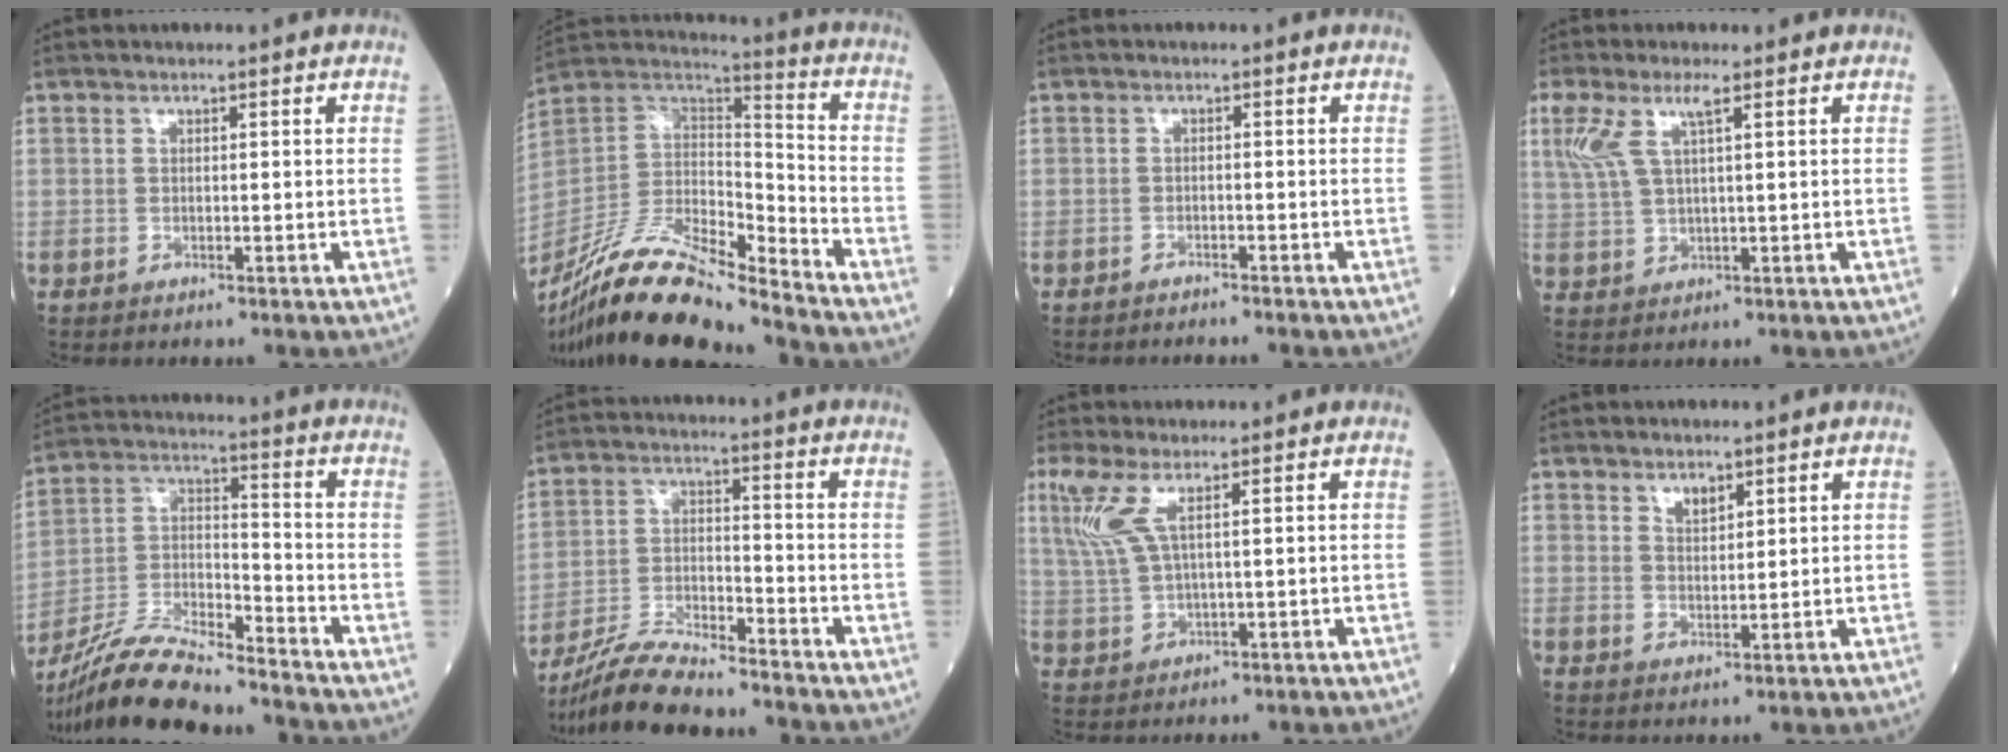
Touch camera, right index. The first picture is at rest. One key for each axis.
{"total": 19.2, "fx": -16.2, "fy": 2.4, "fz": 10.1, "tx": -0.209, "ty": 0.008, "tz": -0.304}
{"total": 2.5, "fx": -2.5, "fy": 0.0, "fz": 0.5, "tx": -0.007, "ty": -0.002, "tz": -0.030}
{"total": 5.8, "fx": 2.6, "fy": 1.1, "fz": 5.0, "tx": -0.126, "ty": 0.020, "tz": 0.060}
{"total": 15.7, "fx": -14.4, "fy": 1.1, "fz": 6.1, "tx": -0.119, "ty": 0.001, "tz": -0.269}
{"total": 10.8, "fx": -10.0, "fy": 0.7, "fz": 3.9, "tx": -0.075, "ty": -0.011, "tz": -0.188}
{"total": 5.3, "fx": 2.3, "fy": 0.7, "fz": 4.7, "tx": -0.128, "ty": 0.009, "tz": 0.056}
{"total": 2.2, "fx": 1.7, "fy": 0.9, "fz": 1.1, "tx": -0.023, "ty": -0.003, "tz": 0.035}